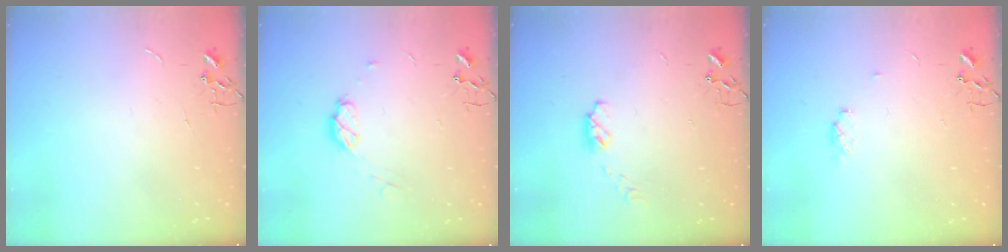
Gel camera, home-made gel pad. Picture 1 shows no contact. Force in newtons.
{"total": 6.8, "press": 6.7, "slide": 0.6}
{"total": 5.5, "press": 5.4, "slide": 0.8}
{"total": 4.5, "press": 4.5, "slide": 0.9}